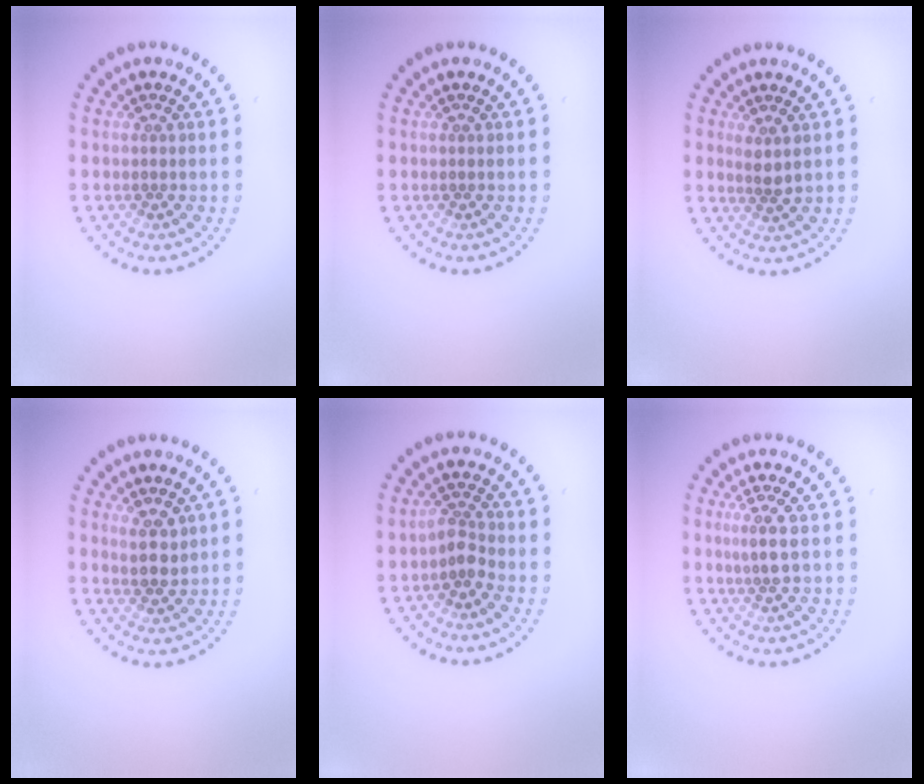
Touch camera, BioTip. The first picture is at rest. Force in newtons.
{"total": 0.0}
{"total": 1.5, "press": 1.2, "slide": 0.9}
{"total": 2.1, "press": 2.0, "slide": 0.8}
{"total": 1.9, "press": 1.4, "slide": 1.2}
{"total": 1.8, "press": 1.4, "slide": 1.0}